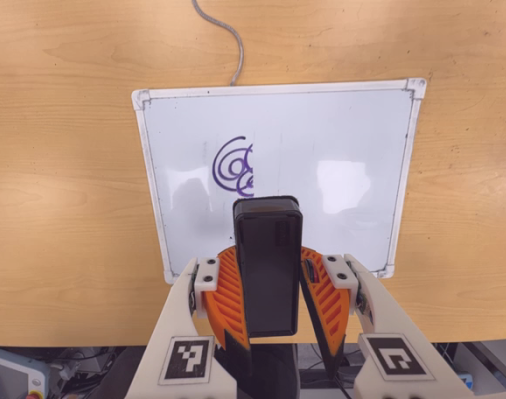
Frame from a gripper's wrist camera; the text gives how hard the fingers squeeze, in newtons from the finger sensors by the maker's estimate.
{"total": 9.4, "left": 9.8, "right": 9.0}